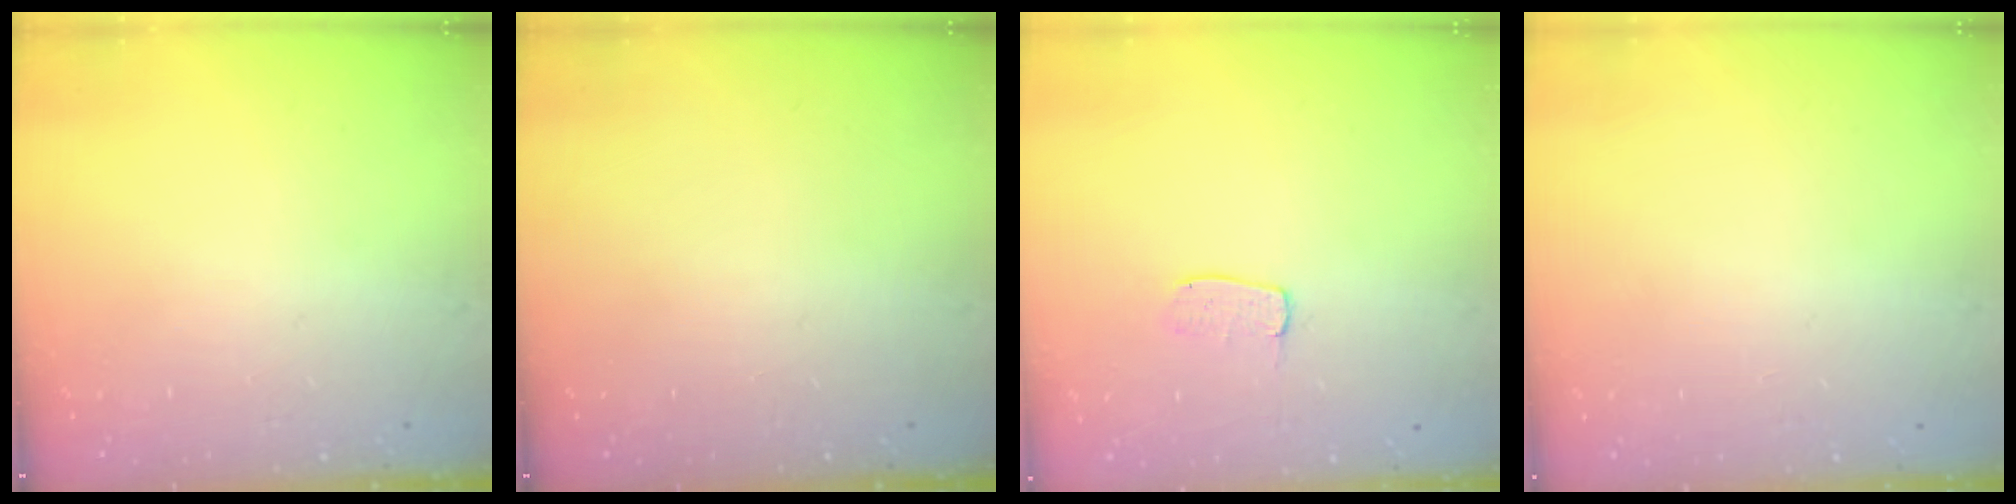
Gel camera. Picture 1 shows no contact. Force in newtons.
{"total": 0.0}
{"total": 4.5, "press": 4.5, "slide": 0.3}
{"total": 0.0}